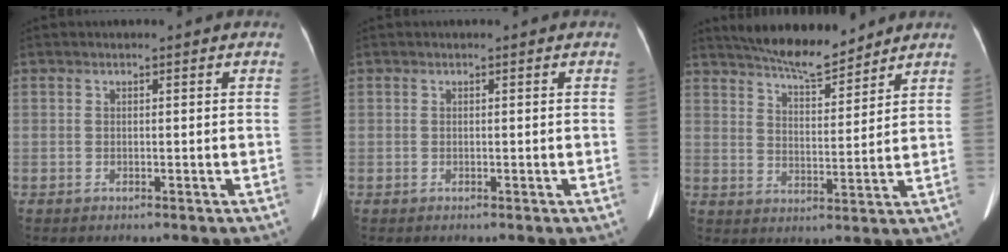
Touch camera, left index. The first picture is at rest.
{"total": 0.0}
{"total": 9.9, "force": [9.0, 1.5, 3.9], "torque": [-0.065, 0.005, 0.148]}